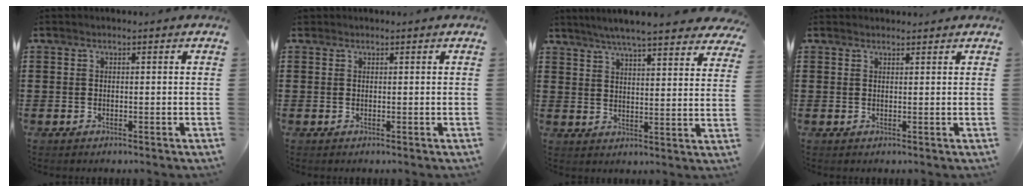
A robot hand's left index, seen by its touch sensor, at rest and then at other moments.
{"total": 0.5, "force": [0.3, 0.4, 0.1], "torque": [-0.003, 0.003, 0.007]}
{"total": 6.1, "force": [5.6, -0.3, 2.2], "torque": [-0.064, -0.025, 0.098]}
{"total": 1.1, "force": [1.1, 0.2, 0.1], "torque": [-0.003, 0.001, 0.021]}